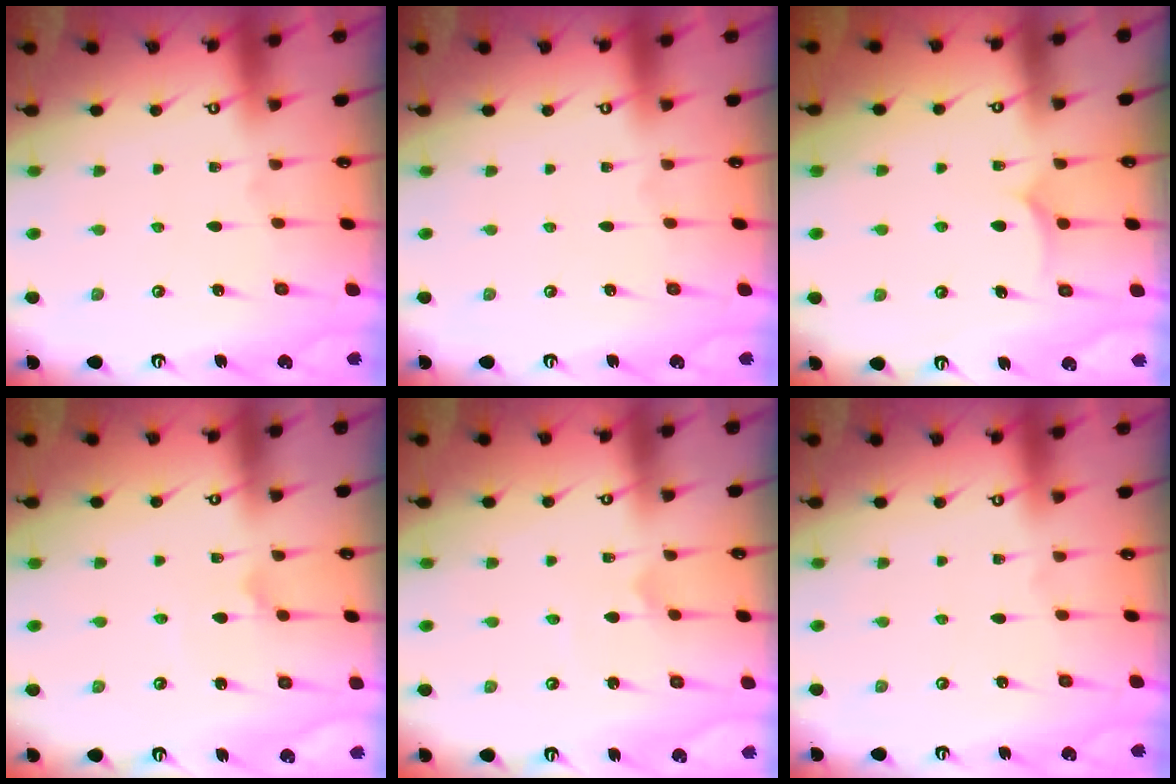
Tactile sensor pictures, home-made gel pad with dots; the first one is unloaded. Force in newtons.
{"total": 0.0}
{"total": 5.5, "press": 5.5, "slide": 0.2}
{"total": 3.0, "press": 3.0, "slide": 0.3}
{"total": 1.8, "press": 1.8, "slide": 0.2}
{"total": 0.0}